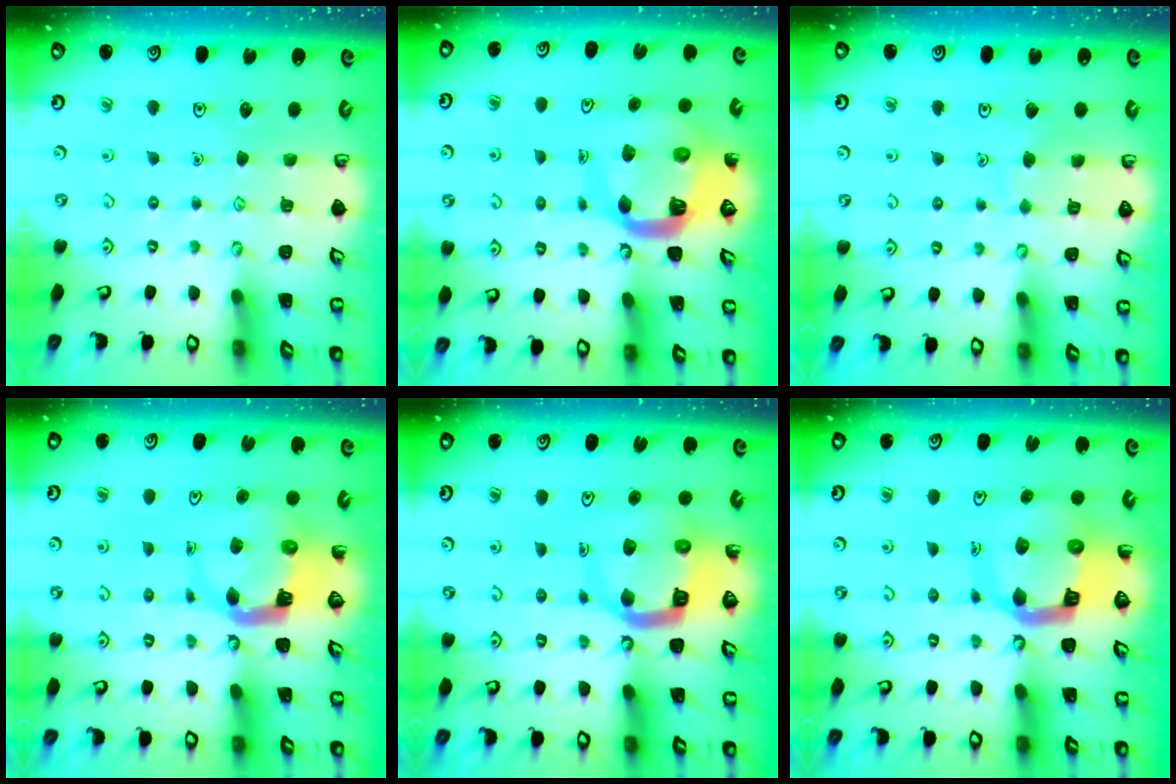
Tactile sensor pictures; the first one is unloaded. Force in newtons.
{"total": 10.7, "press": 10.6, "slide": 1.3}
{"total": 4.5, "press": 4.5, "slide": 0.6}
{"total": 4.4, "press": 4.3, "slide": 0.8}
{"total": 9.2, "press": 9.2, "slide": 1.0}
{"total": 11.1, "press": 11.0, "slide": 1.5}